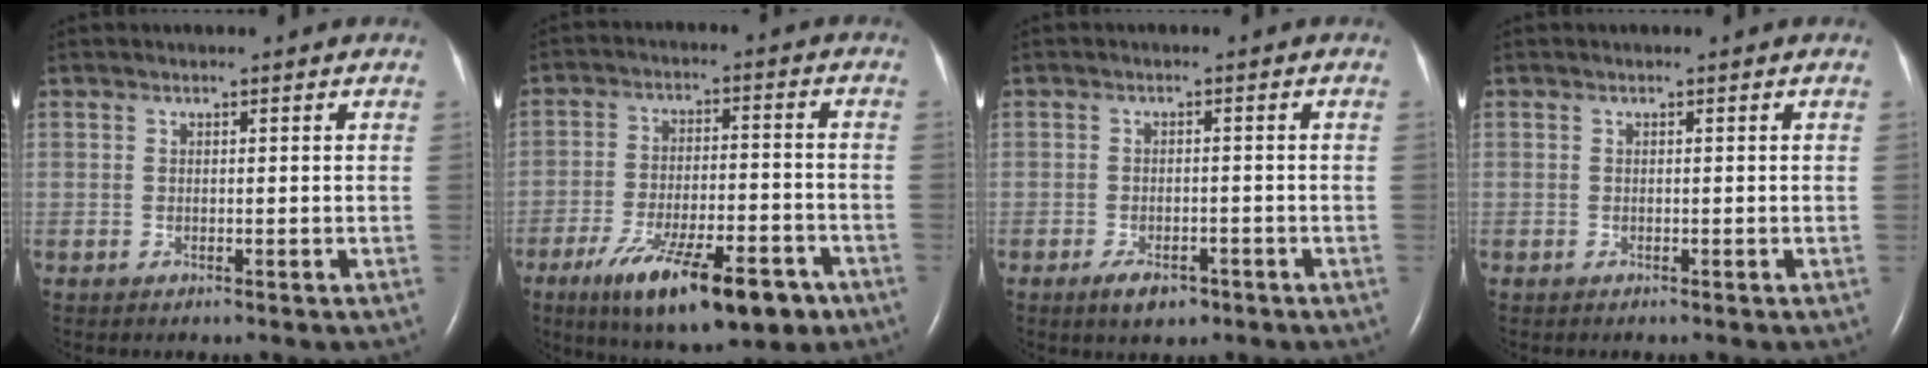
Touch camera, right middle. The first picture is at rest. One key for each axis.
{"total": 16.4, "fx": -9.8, "fy": 4.8, "fz": 12.2, "tx": -0.174, "ty": -0.015, "tz": -0.151}
{"total": 3.6, "fx": -2.3, "fy": 1.6, "fz": 2.2, "tx": -0.042, "ty": -0.003, "tz": -0.033}
{"total": 0.0}